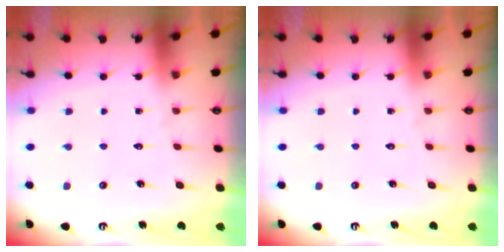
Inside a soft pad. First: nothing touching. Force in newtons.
{"total": 0.0}